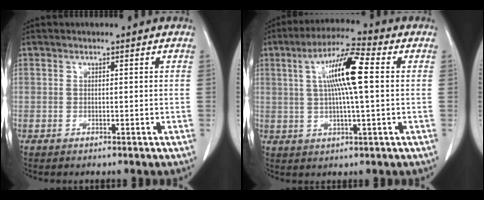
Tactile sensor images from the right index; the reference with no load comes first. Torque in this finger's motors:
{"motor_torque": [1.45, 0.34, 0.46, 0.16]}